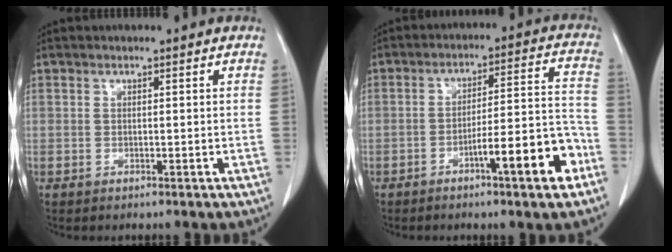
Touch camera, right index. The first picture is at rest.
{"total": 11.2, "force": [-5.6, 0.8, 9.6], "torque": [-0.136, 0.017, -0.082]}